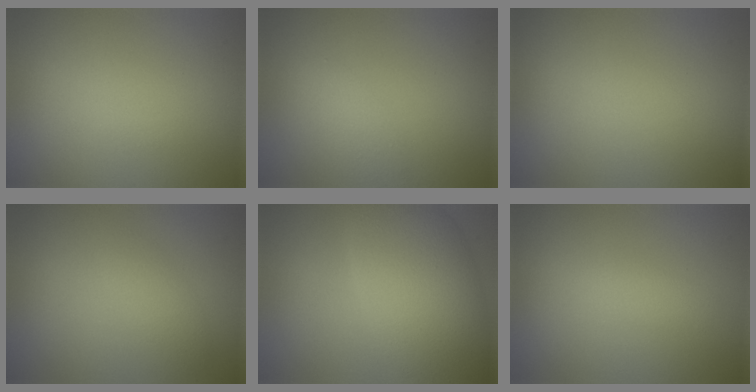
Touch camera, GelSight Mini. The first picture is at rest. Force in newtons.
{"total": 1.8, "press": 1.8, "slide": 0.0}
{"total": 0.0}
{"total": 1.6, "press": 1.6, "slide": 0.1}
{"total": 10.5, "press": 10.5, "slide": 0.4}
{"total": 1.0, "press": 1.0, "slide": 0.0}